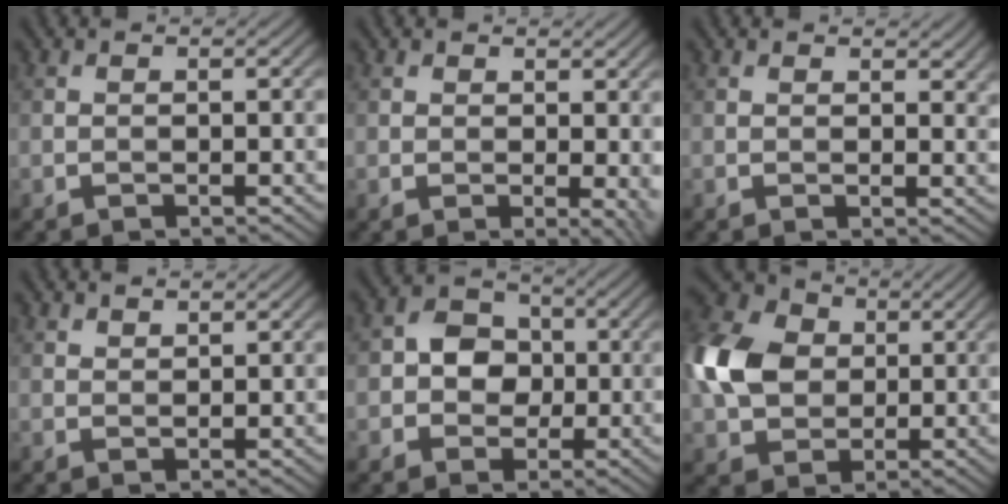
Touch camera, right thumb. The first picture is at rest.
{"total": 3.1, "force": [0.6, 1.4, 2.7], "torque": [-0.038, -0.005, 0.010]}
{"total": 2.4, "force": [1.7, 1.1, 1.4], "torque": [-0.018, -0.001, 0.030]}
{"total": 1.4, "force": [1.3, 0.4, 0.4], "torque": [-0.016, -0.001, 0.030]}
{"total": 5.1, "force": [-0.2, 4.4, 2.6], "torque": [-0.041, 0.004, -0.022]}
{"total": 11.9, "force": [1.2, 9.1, 7.5], "torque": [-0.203, 0.020, 0.015]}